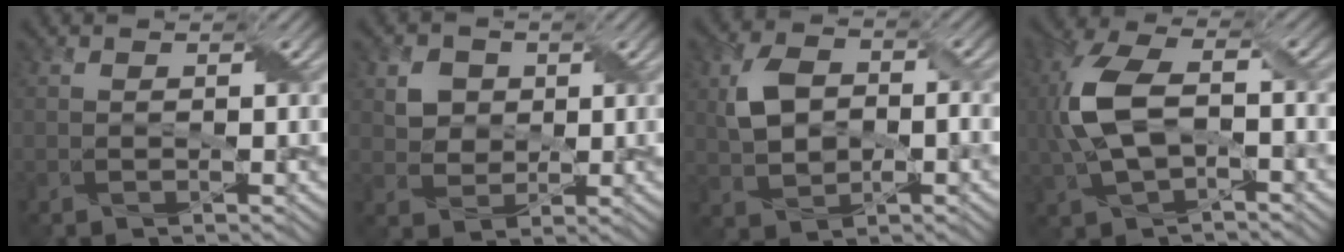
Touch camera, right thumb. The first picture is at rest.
{"total": 3.3, "force": [1.4, 2.9, 0.6], "torque": [-0.026, -0.007, 0.029]}
{"total": 6.6, "force": [0.4, 4.5, 4.8], "torque": [-0.105, 0.003, 0.006]}
{"total": 9.1, "force": [-0.5, 4.8, 7.7], "torque": [-0.194, 0.008, -0.008]}